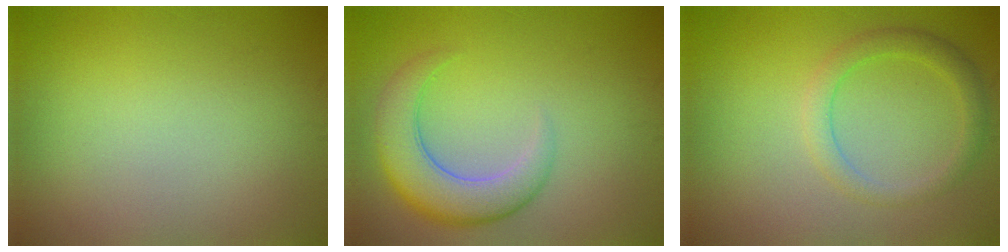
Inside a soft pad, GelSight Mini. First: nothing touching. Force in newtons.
{"total": 5.7, "press": 5.7, "slide": 0.3}
{"total": 2.7, "press": 2.6, "slide": 0.2}